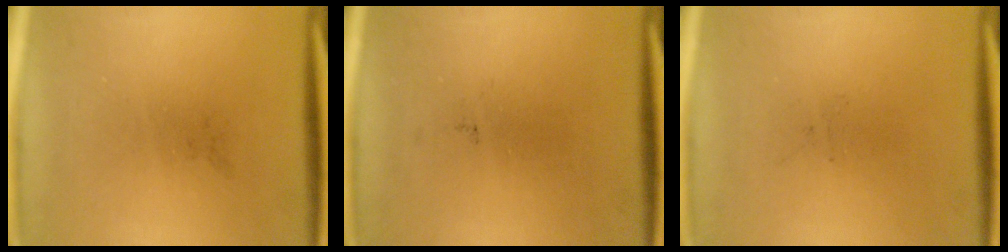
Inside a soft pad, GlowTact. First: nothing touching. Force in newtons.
{"total": 0.0}
{"total": 0.0}